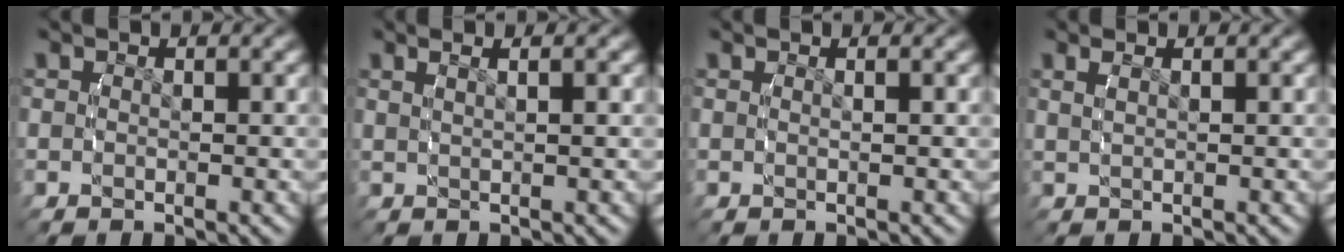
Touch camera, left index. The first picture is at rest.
{"total": 2.1, "force": [1.3, -0.2, 1.7], "torque": [-0.016, 0.010, 0.027]}
{"total": 0.8, "force": [0.3, -0.5, 0.5], "torque": [-0.007, -0.002, 0.010]}
{"total": 1.0, "force": [0.7, -0.5, 0.6], "torque": [-0.011, 0.001, 0.020]}